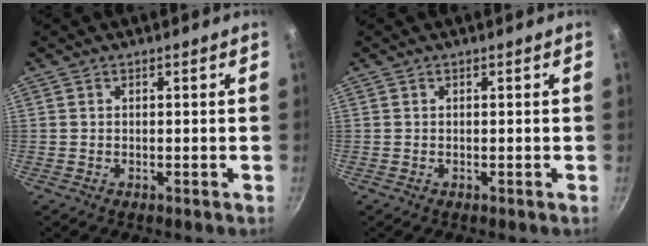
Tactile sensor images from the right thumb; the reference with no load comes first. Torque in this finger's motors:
{"motor_torque": [0.00, 0.00, 0.00, 0.00, 0.00]}